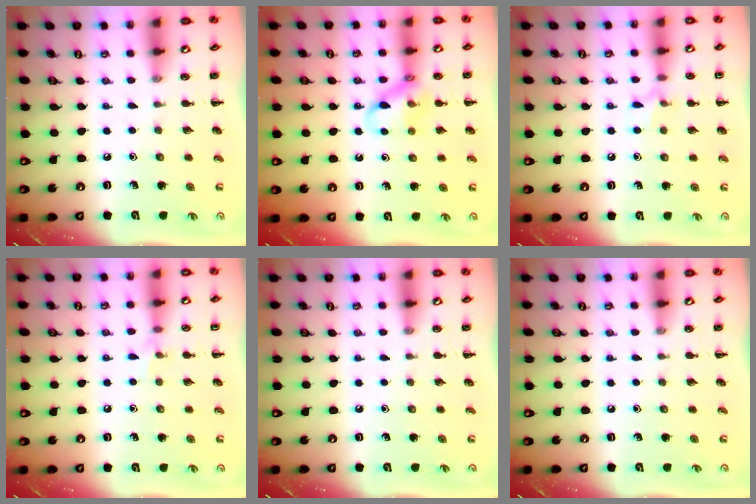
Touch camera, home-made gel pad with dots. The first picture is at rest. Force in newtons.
{"total": 12.0, "press": 11.9, "slide": 1.5}
{"total": 6.5, "press": 6.3, "slide": 1.9}
{"total": 5.3, "press": 5.0, "slide": 1.8}
{"total": 0.0}
{"total": 0.0}